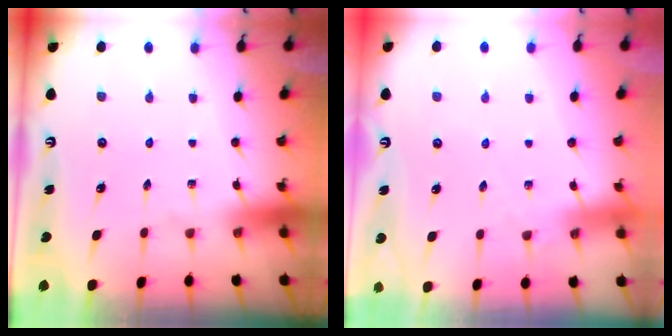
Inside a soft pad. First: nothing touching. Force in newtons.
{"total": 2.1, "press": 2.1, "slide": 0.4}